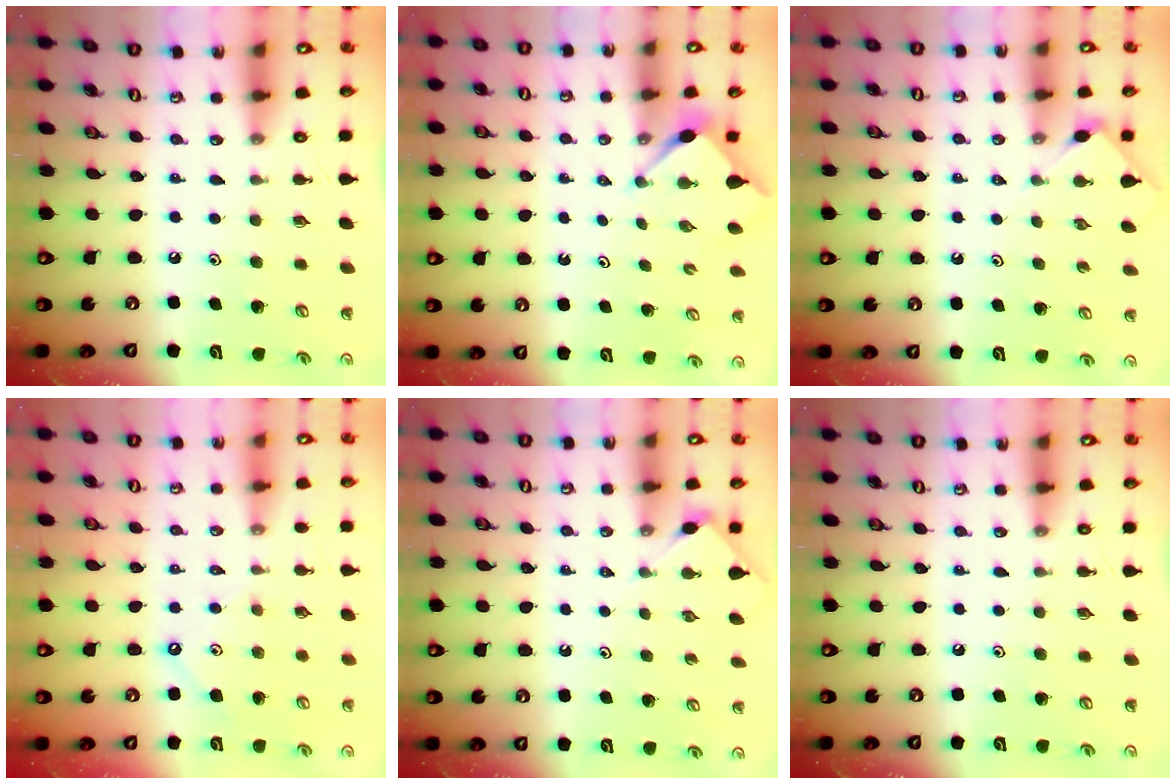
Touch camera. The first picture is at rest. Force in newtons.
{"total": 2.9, "press": 2.9, "slide": 0.3}
{"total": 4.1, "press": 4.1, "slide": 0.7}
{"total": 1.7, "press": 1.6, "slide": 0.3}
{"total": 4.1, "press": 4.1, "slide": 0.7}
{"total": 0.0}